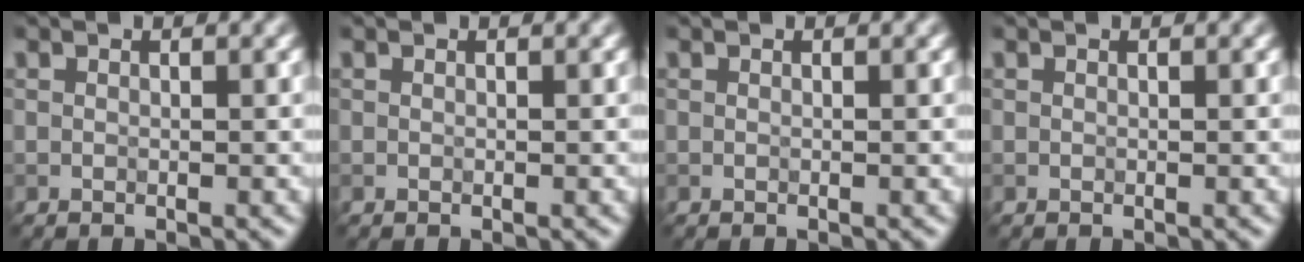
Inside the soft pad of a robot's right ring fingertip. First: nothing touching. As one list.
[{"total": 0.0}, {"total": 0.0}, {"total": 0.0}]